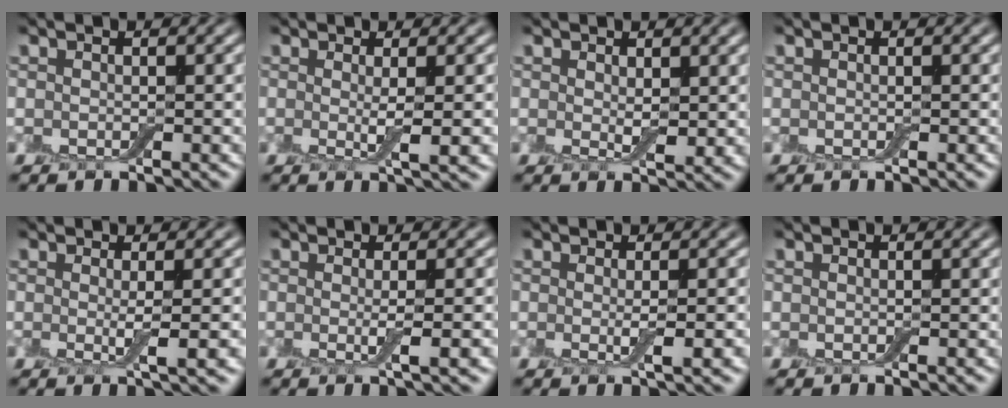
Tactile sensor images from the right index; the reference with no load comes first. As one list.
[{"total": 2.1, "force": [0.1, -0.2, 2.1], "torque": [-0.040, -0.005, 0.003]}, {"total": 1.5, "force": [0.5, 0.7, 1.2], "torque": [-0.024, -0.003, 0.011]}, {"total": 0.0}, {"total": 2.4, "force": [-0.1, -0.1, 2.3], "torque": [-0.041, -0.004, 0.000]}, {"total": 2.0, "force": [-0.3, -0.1, 2.0], "torque": [-0.036, -0.005, -0.003]}, {"total": 1.7, "force": [-0.2, -0.1, 1.7], "torque": [-0.031, -0.003, -0.002]}, {"total": 0.0}]